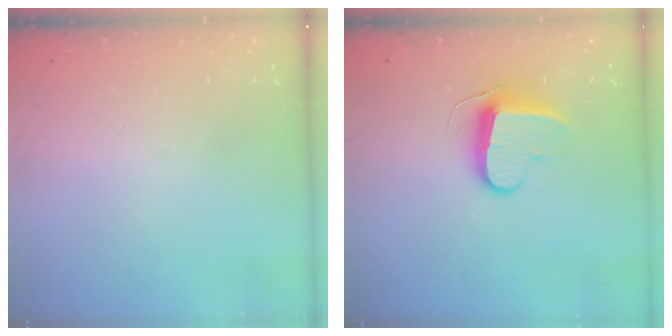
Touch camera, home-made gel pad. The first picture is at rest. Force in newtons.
{"total": 9.6, "press": 9.6, "slide": 0.3}